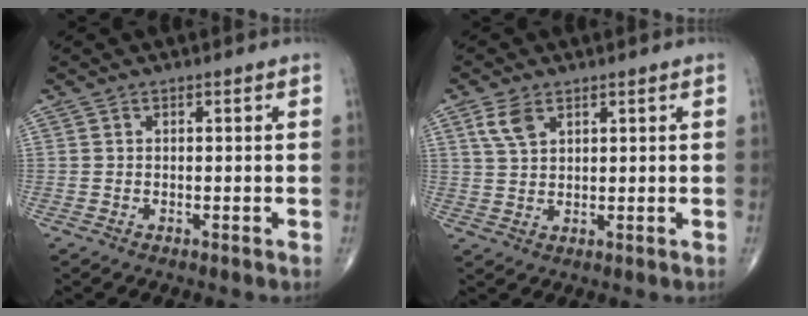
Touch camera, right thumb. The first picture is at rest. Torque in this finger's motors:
{"motor_torque": [-0.26, 0.27, 0.09, -0.11, 0.02]}